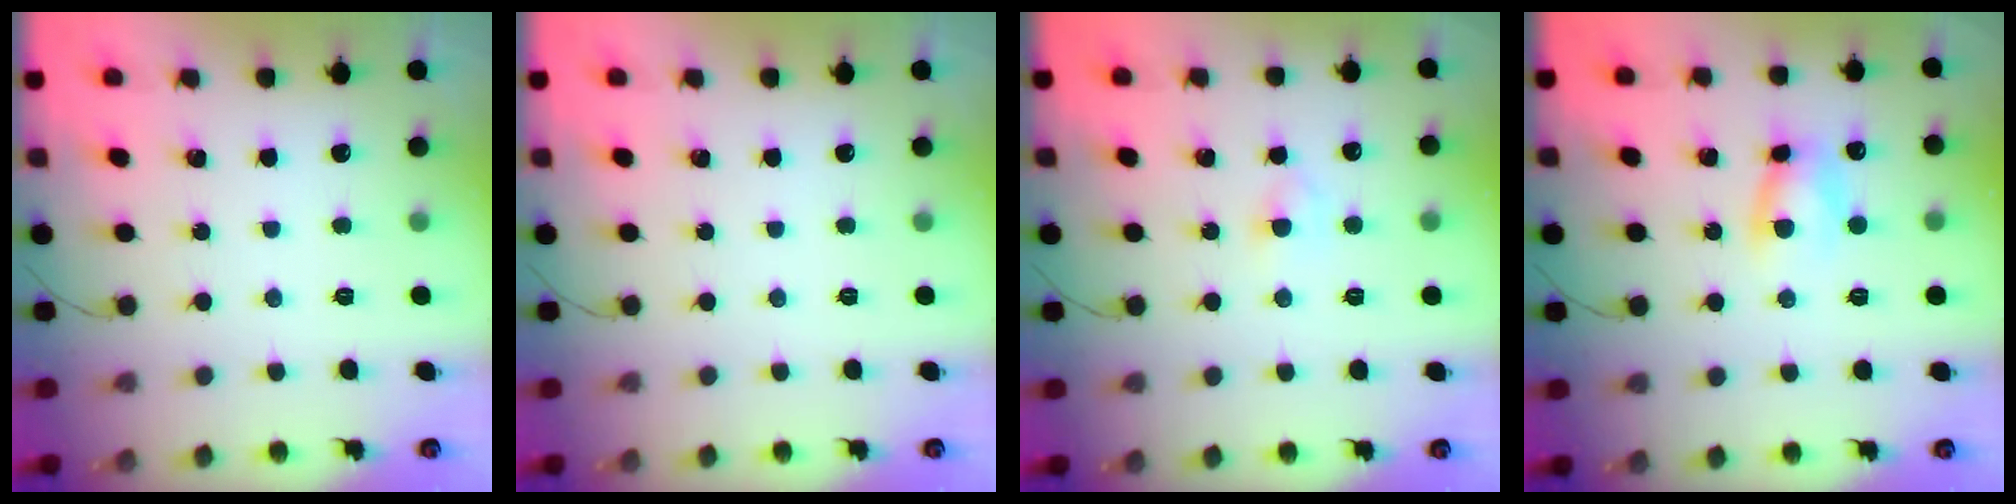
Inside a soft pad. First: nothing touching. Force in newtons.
{"total": 0.0}
{"total": 2.8, "press": 2.7, "slide": 1.0}
{"total": 6.3, "press": 6.3, "slide": 0.2}